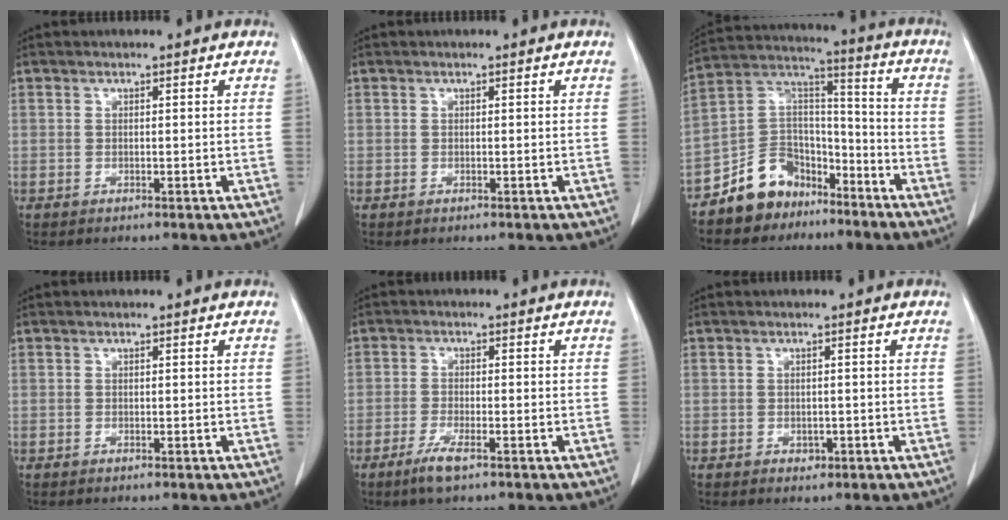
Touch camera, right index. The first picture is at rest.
{"total": 0.0}
{"total": 11.7, "force": [-8.3, 7.6, 2.9], "torque": [-0.061, 0.061, -0.152]}
{"total": 0.0}
{"total": 3.5, "force": [-2.3, 0.6, 2.6], "torque": [-0.059, -0.005, -0.045]}
{"total": 1.1, "force": [-0.5, 0.8, 0.5], "torque": [-0.008, 0.002, -0.003]}